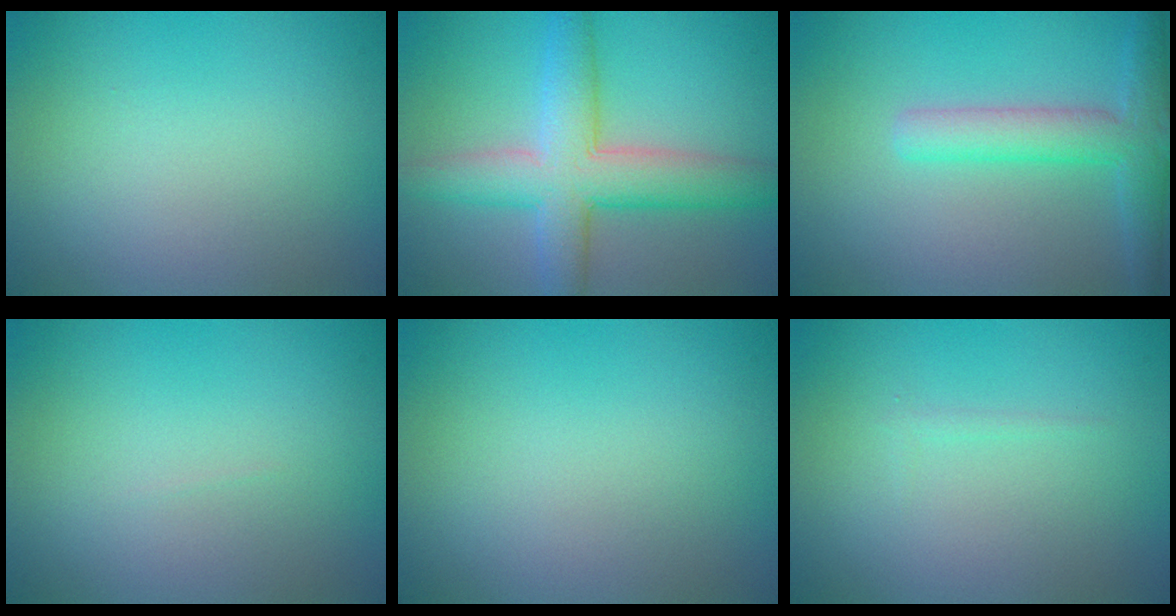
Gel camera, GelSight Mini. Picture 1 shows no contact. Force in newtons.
{"total": 6.9, "press": 6.9, "slide": 0.2}
{"total": 4.4, "press": 4.4, "slide": 0.2}
{"total": 0.0}
{"total": 0.0}
{"total": 0.6, "press": 0.5, "slide": 0.1}